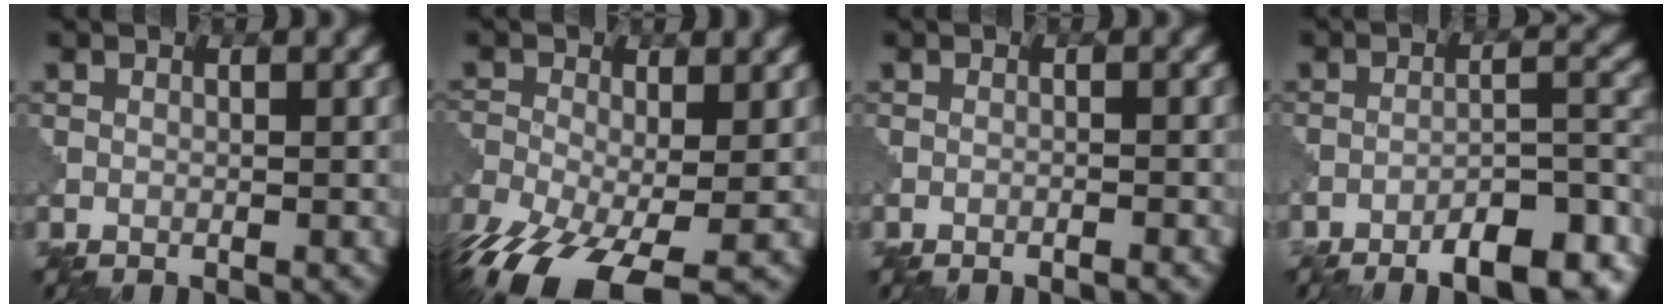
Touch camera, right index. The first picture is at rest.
{"total": 11.4, "force": [-7.4, 3.8, 7.7], "torque": [-0.174, -0.047, -0.118]}
{"total": 0.7, "force": [-0.5, 0.3, 0.2], "torque": [0.023, -0.001, -0.027]}
{"total": 9.4, "force": [-8.0, 1.8, 4.5], "torque": [-0.063, 0.005, -0.106]}